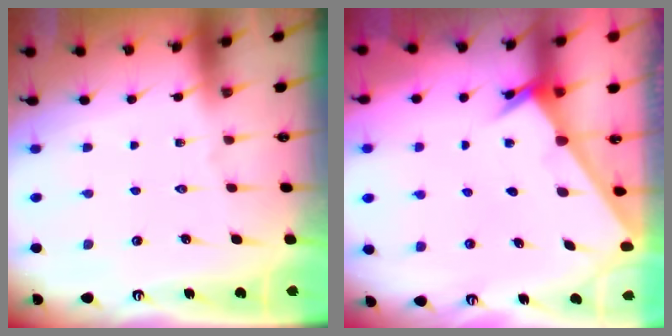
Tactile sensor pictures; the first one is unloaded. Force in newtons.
{"total": 2.4, "press": 2.4, "slide": 0.2}